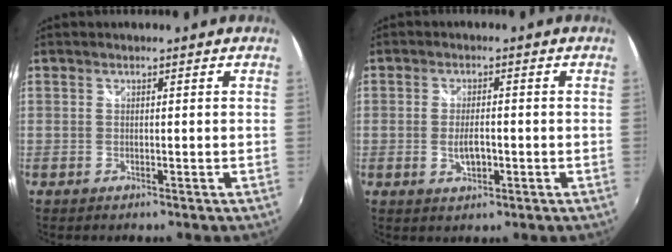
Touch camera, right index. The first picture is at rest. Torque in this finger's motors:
{"motor_torque": [0.08, 0.03, 0.03, 0.03]}